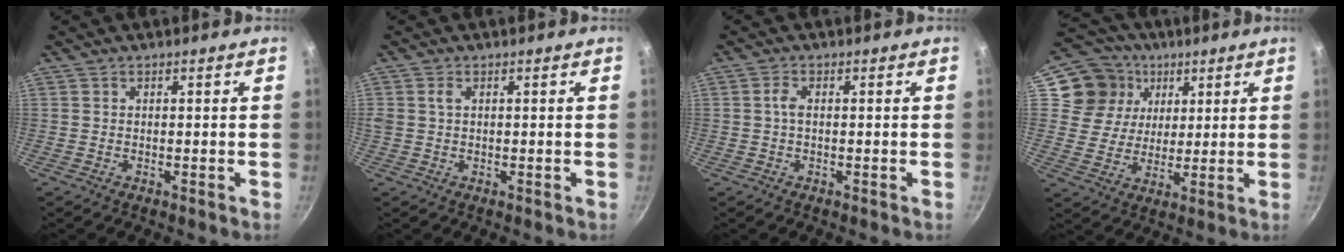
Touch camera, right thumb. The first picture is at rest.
{"total": 1.4, "force": [0.3, 0.9, 1.0], "torque": [-0.016, 0.001, 0.005]}
{"total": 1.7, "force": [-0.1, 0.8, 1.5], "torque": [-0.037, 0.006, -0.003]}
{"total": 13.0, "force": [5.0, 11.2, 4.1], "torque": [-0.045, -0.008, 0.080]}